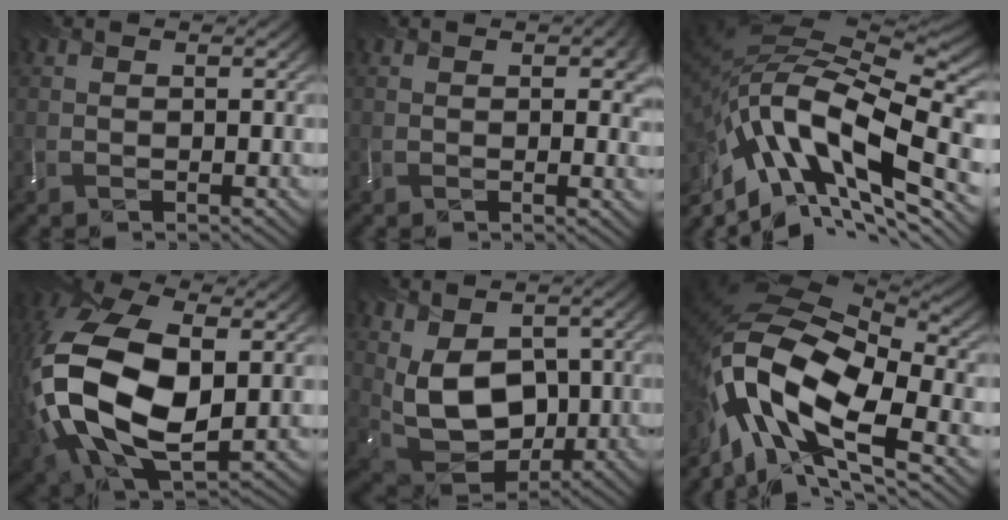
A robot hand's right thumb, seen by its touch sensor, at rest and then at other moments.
{"total": 3.6, "force": [1.1, 2.0, 2.8], "torque": [-0.034, -0.001, 0.022]}
{"total": 18.6, "force": [-5.8, 7.8, 15.8], "torque": [-0.309, -0.007, -0.107]}
{"total": 18.9, "force": [-0.9, 11.4, 15.0], "torque": [-0.357, -0.021, -0.016]}
{"total": 10.3, "force": [1.4, 7.3, 7.1], "torque": [-0.164, -0.017, 0.038]}
{"total": 16.5, "force": [-6.5, 8.2, 12.7], "torque": [-0.269, -0.010, -0.123]}